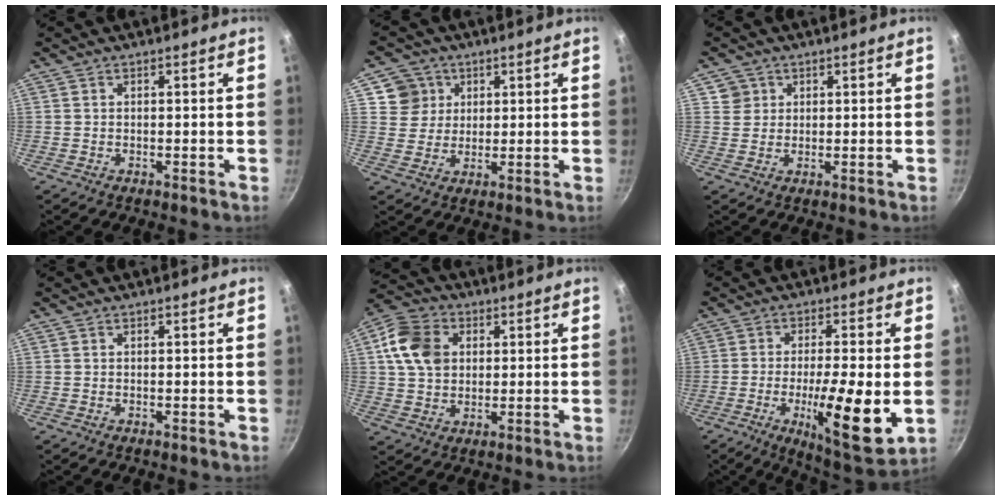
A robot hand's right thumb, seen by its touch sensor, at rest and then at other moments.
{"total": 6.5, "force": [2.5, 6.0, 0.9], "torque": [0.021, 0.002, 0.042]}
{"total": 3.3, "force": [1.2, 3.1, 0.3], "torque": [0.020, 0.007, 0.018]}
{"total": 0.0}
{"total": 11.5, "force": [2.8, 8.9, 6.7], "torque": [-0.103, 0.004, 0.040]}
{"total": 14.9, "force": [-3.1, 3.3, 14.2], "torque": [-0.220, -0.005, -0.046]}